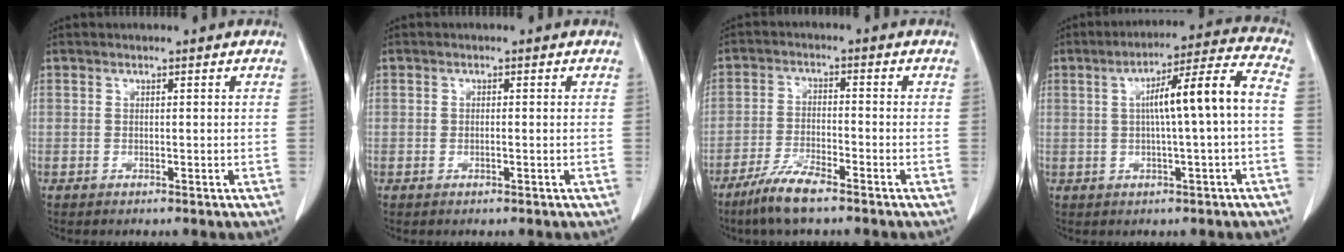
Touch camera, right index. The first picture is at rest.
{"total": 0.6, "force": [0.0, 0.2, 0.6], "torque": [-0.010, 0.002, 0.000]}
{"total": 6.5, "force": [-4.8, 0.9, 4.3], "torque": [-0.089, -0.010, -0.091]}
{"total": 10.7, "force": [0.3, -0.2, 10.7], "torque": [-0.164, 0.026, 0.007]}